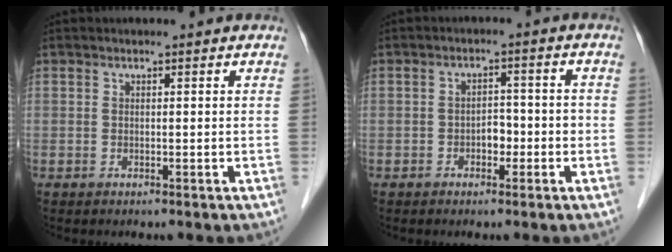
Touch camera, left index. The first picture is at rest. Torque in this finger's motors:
{"motor_torque": [-0.08, 0.04, 0.03, 0.00]}